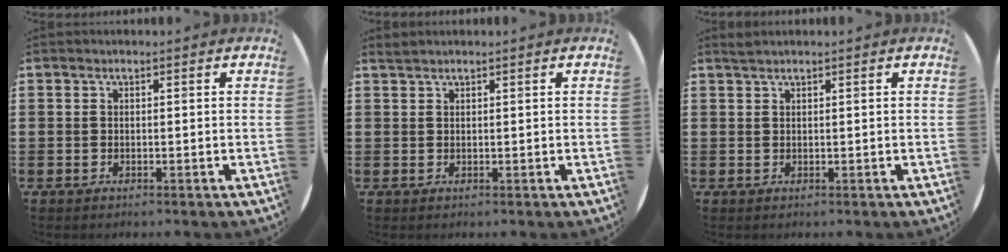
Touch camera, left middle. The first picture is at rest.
{"total": 0.6, "force": [0.6, -0.1, 0.0], "torque": [-0.001, 0.000, 0.012]}
{"total": 0.7, "force": [0.7, -0.1, 0.1], "torque": [-0.001, 0.000, 0.013]}